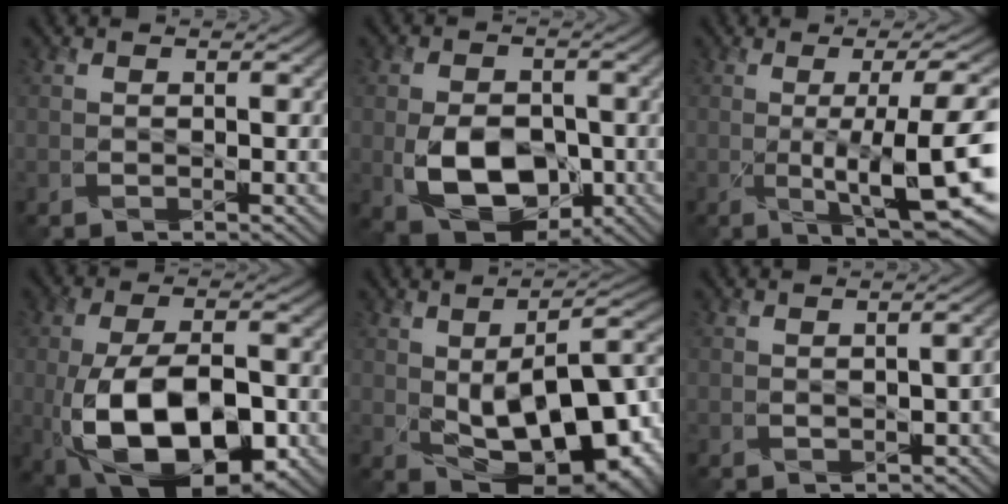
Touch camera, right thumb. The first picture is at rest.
{"total": 9.6, "force": [-2.9, 6.4, 6.6], "torque": [-0.131, -0.024, -0.050]}
{"total": 12.8, "force": [-0.7, 2.4, 12.5], "torque": [-0.165, 0.016, 0.000]}
{"total": 15.9, "force": [-5.1, 8.1, 12.7], "torque": [-0.232, -0.019, -0.082]}
{"total": 17.9, "force": [-1.7, 8.9, 15.4], "torque": [-0.231, -0.019, -0.010]}
{"total": 1.8, "force": [-0.8, 0.8, 1.5], "torque": [-0.019, 0.001, -0.007]}